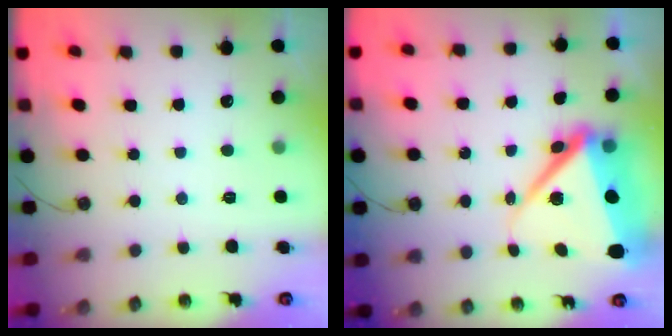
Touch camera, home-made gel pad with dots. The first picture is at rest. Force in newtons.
{"total": 14.4, "press": 14.3, "slide": 1.4}